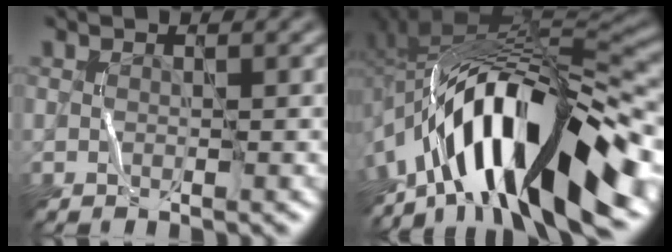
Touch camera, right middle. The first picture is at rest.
{"total": 15.2, "force": [-7.5, 4.8, 12.4], "torque": [-0.195, 0.019, -0.121]}